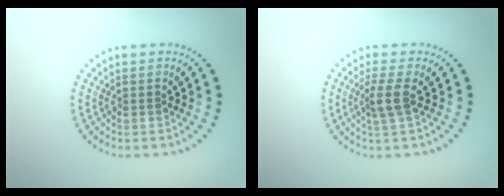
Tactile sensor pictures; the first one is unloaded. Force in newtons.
{"total": 2.3, "press": 1.9, "slide": 1.3}